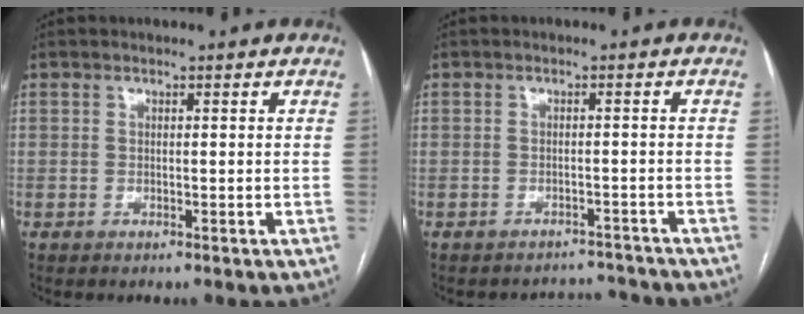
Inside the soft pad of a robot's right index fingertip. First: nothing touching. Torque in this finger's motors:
{"motor_torque": [-0.08, 0.03, -0.05, -0.03]}